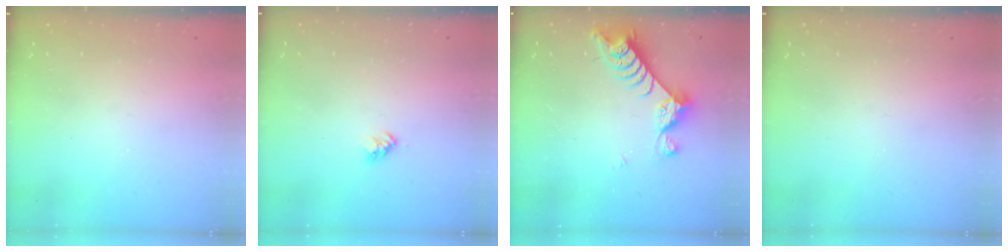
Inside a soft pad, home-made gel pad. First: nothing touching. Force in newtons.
{"total": 2.8, "press": 2.8, "slide": 0.4}
{"total": 7.2, "press": 7.2, "slide": 1.0}
{"total": 0.0}